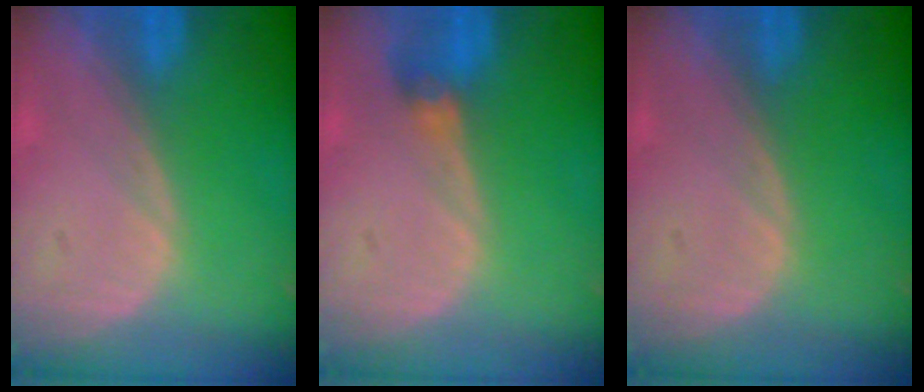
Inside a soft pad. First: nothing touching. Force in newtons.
{"total": 2.8, "press": 2.6, "slide": 1.0}
{"total": 0.0}